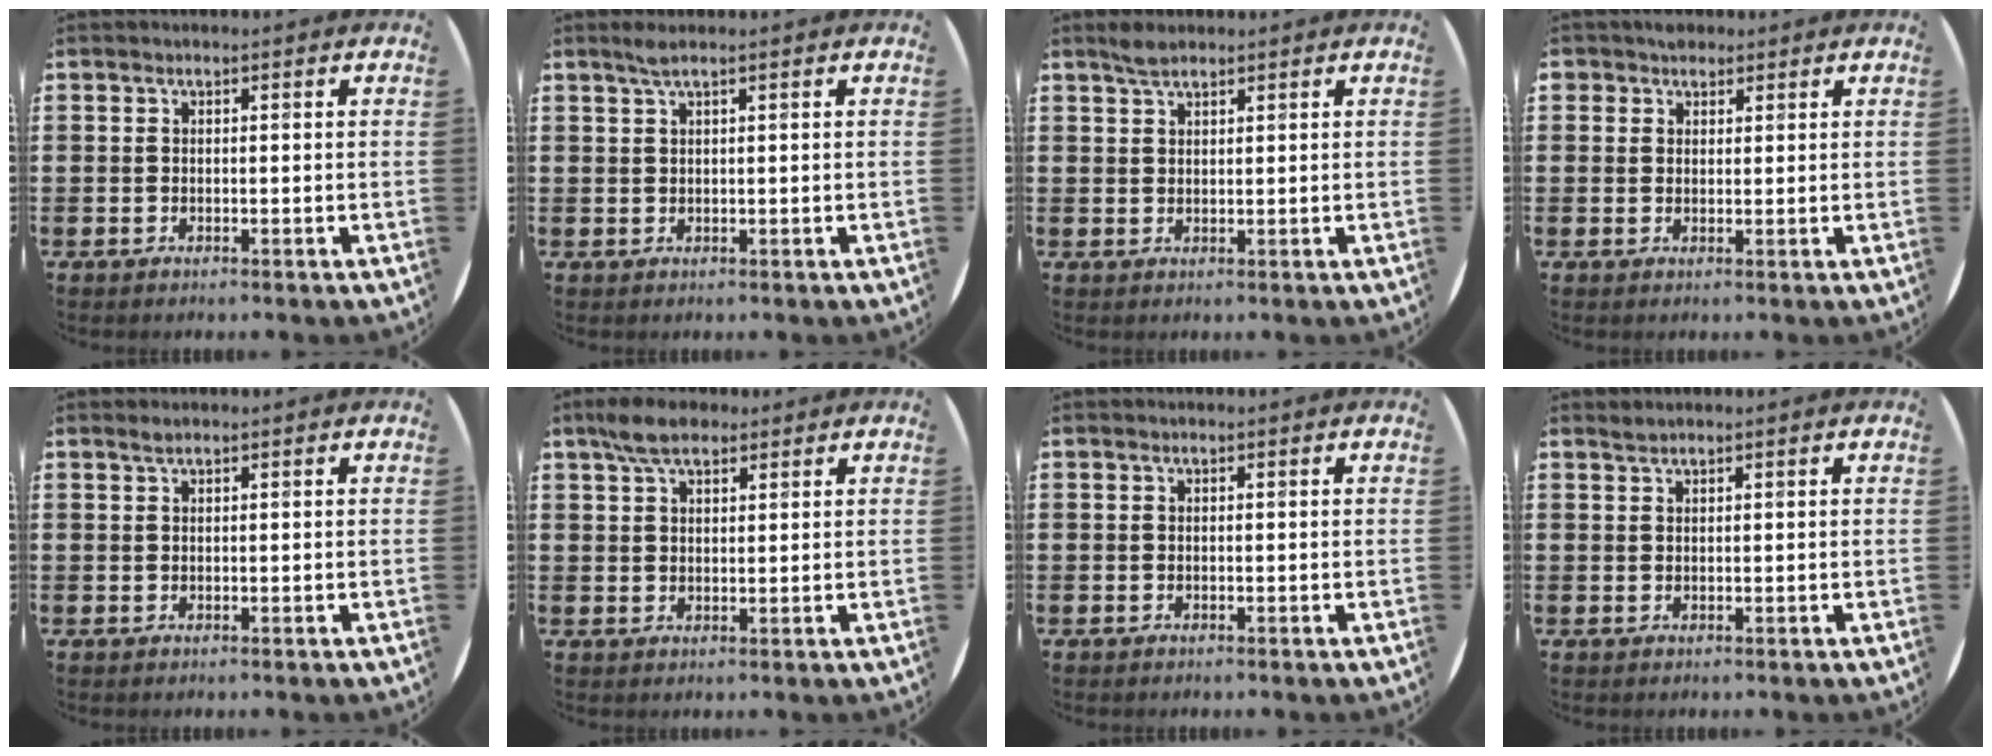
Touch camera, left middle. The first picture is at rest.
{"total": 1.3, "force": [0.9, -0.1, 0.9], "torque": [-0.018, 0.001, 0.015]}
{"total": 2.0, "force": [1.7, 0.6, 0.8], "torque": [-0.019, 0.003, 0.032]}
{"total": 1.9, "force": [1.5, 1.1, 0.0], "torque": [0.013, -0.002, 0.027]}
{"total": 0.7, "force": [0.6, 0.0, 0.3], "torque": [-0.007, 0.000, 0.011]}
{"total": 4.8, "force": [3.7, 2.1, 2.4], "torque": [-0.047, 0.002, 0.066]}
{"total": 0.0}
{"total": 0.7, "force": [0.7, -0.1, 0.0], "torque": [-0.001, -0.001, 0.014]}